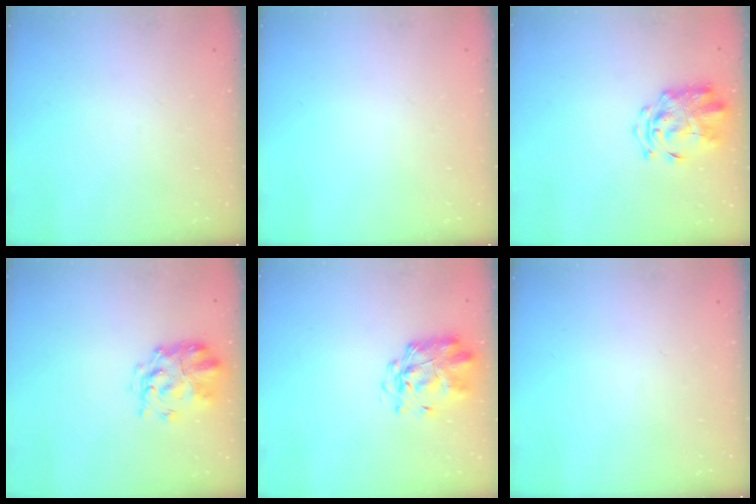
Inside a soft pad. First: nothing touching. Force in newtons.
{"total": 0.0}
{"total": 3.1, "press": 2.9, "slide": 1.0}
{"total": 3.8, "press": 3.4, "slide": 1.7}
{"total": 2.7, "press": 2.6, "slide": 0.7}
{"total": 0.0}